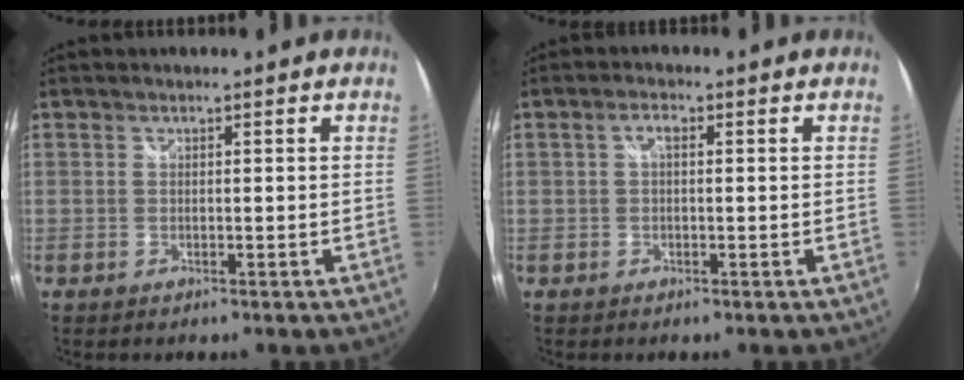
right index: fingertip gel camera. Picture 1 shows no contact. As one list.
[{"total": 1.8, "force": [0.1, 0.9, 1.6], "torque": [-0.031, 0.007, -0.001]}]